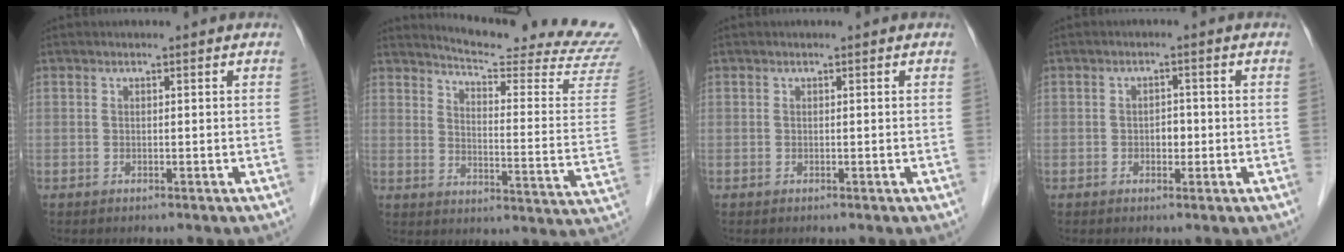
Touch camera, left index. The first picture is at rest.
{"total": 21.0, "force": [20.3, -0.9, 5.3], "torque": [-0.084, -0.136, 0.237]}
{"total": 0.0}
{"total": 1.9, "force": [-0.4, 1.3, 1.4], "torque": [-0.017, 0.005, -0.006]}